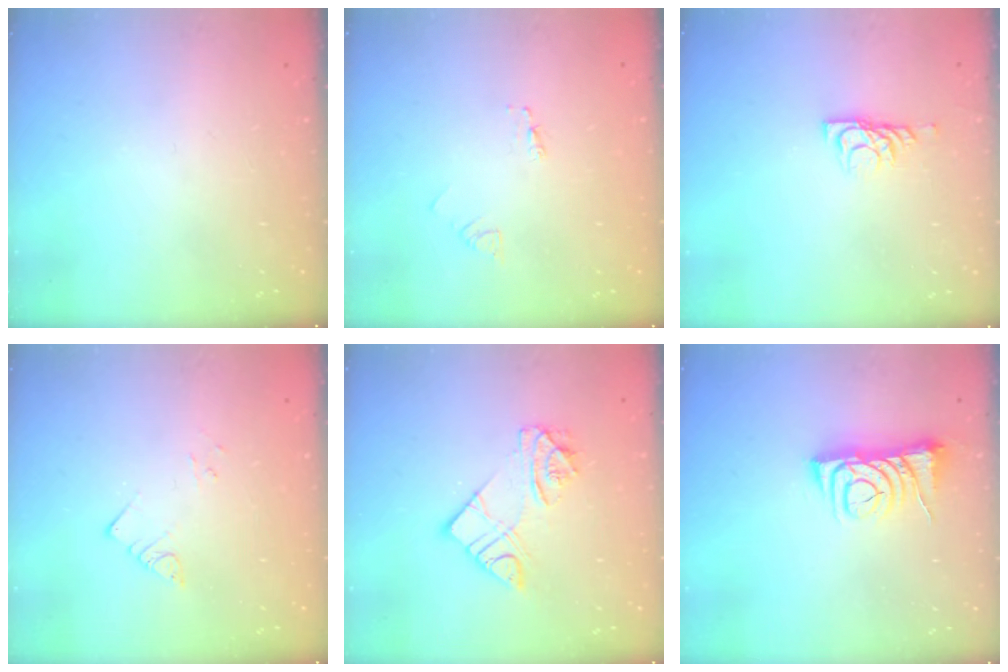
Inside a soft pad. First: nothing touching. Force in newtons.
{"total": 2.1, "press": 2.1, "slide": 0.1}
{"total": 6.2, "press": 6.2, "slide": 0.7}
{"total": 2.9, "press": 2.9, "slide": 0.4}
{"total": 10.9, "press": 10.8, "slide": 0.9}
{"total": 7.3, "press": 7.2, "slide": 0.9}